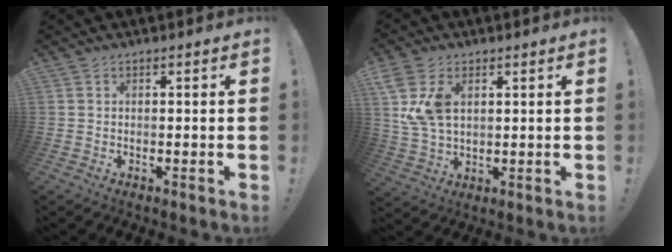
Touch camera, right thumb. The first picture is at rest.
{"total": 10.3, "force": [3.6, 6.6, 7.1], "torque": [-0.143, -0.008, 0.069]}